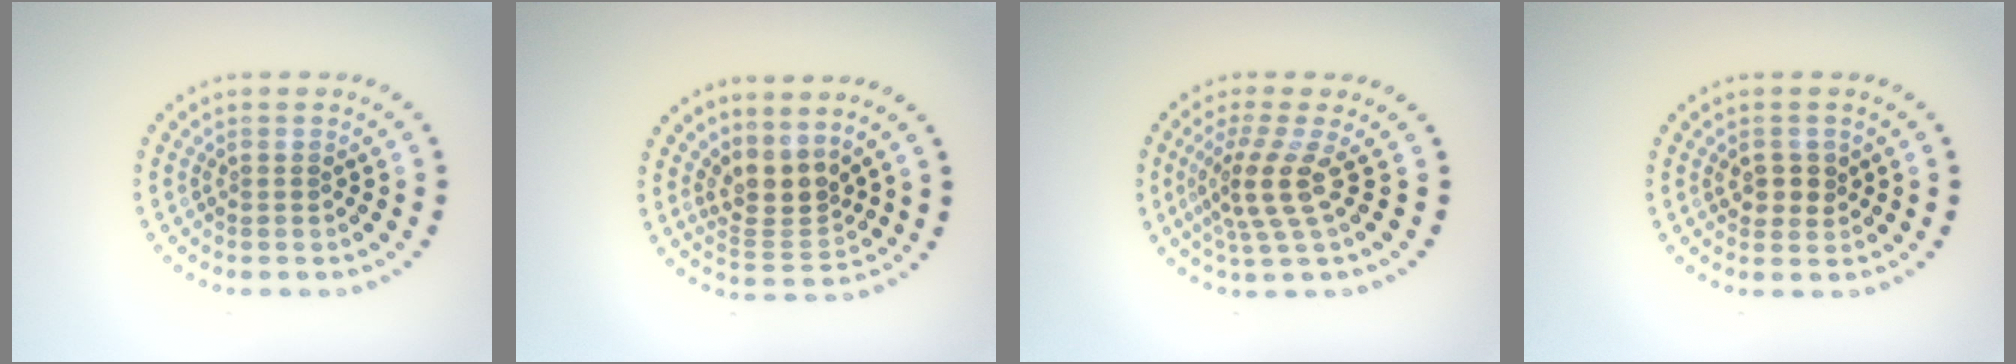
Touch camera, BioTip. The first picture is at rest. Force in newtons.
{"total": 3.2, "press": 2.4, "slide": 2.1}
{"total": 3.6, "press": 2.6, "slide": 2.5}
{"total": 2.1, "press": 2.1, "slide": 0.6}